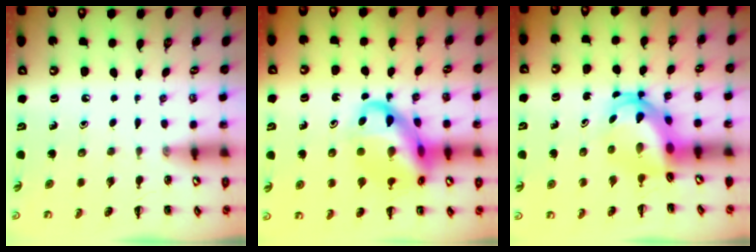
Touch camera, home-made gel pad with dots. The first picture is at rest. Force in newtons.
{"total": 17.2, "press": 17.0, "slide": 2.6}
{"total": 4.8, "press": 4.7, "slide": 0.9}